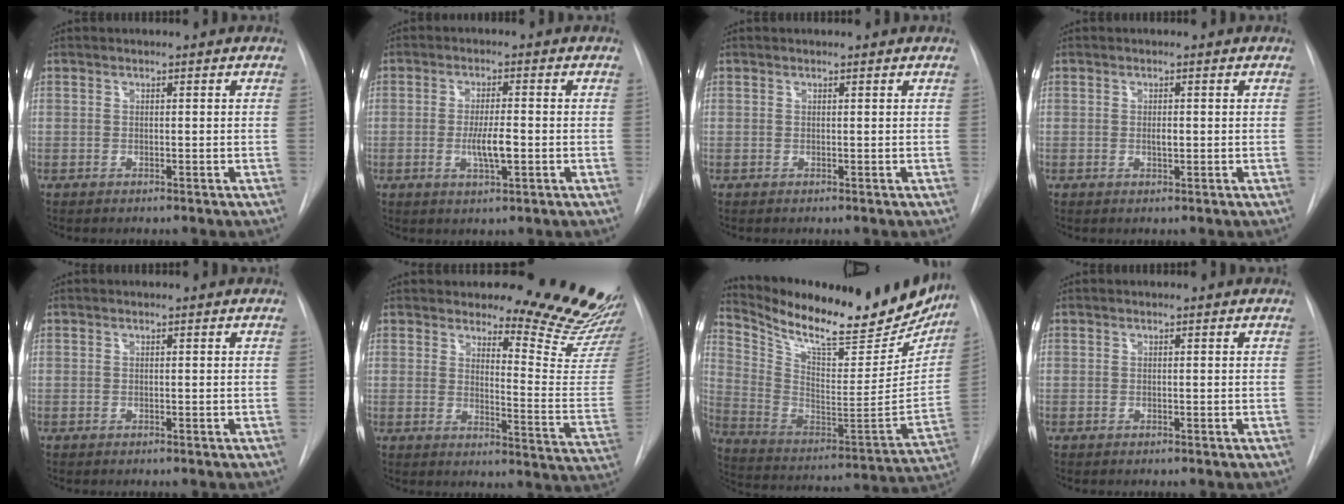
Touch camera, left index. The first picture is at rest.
{"total": 4.8, "force": [-1.4, 0.8, 4.5], "torque": [-0.085, -0.010, -0.023]}
{"total": 0.6, "force": [0.5, 0.2, 0.1], "torque": [-0.009, 0.005, 0.000]}
{"total": 1.2, "force": [-0.4, 0.4, 1.0], "torque": [-0.017, -0.005, -0.007]}
{"total": 0.0}
{"total": 16.7, "force": [15.7, 2.1, 5.3], "torque": [-0.046, -0.146, 0.160]}
{"total": 27.1, "force": [22.6, 7.5, 13.1], "torque": [-0.219, -0.040, 0.325]}
{"total": 0.0}